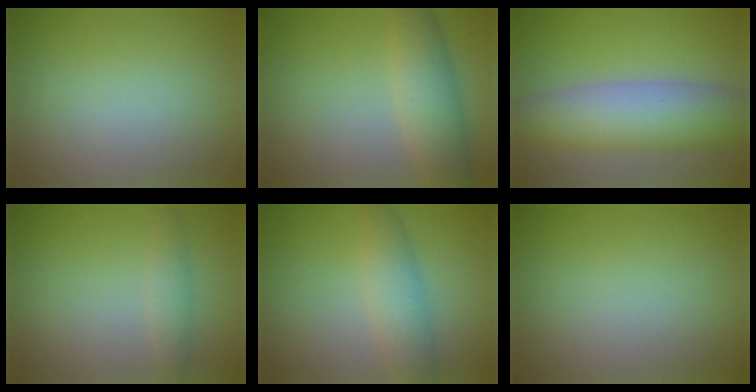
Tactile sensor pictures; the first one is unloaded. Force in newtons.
{"total": 4.6, "press": 4.6, "slide": 0.1}
{"total": 7.6, "press": 7.6, "slide": 0.2}
{"total": 1.6, "press": 1.6, "slide": 0.0}
{"total": 3.9, "press": 3.9, "slide": 0.0}
{"total": 0.0}